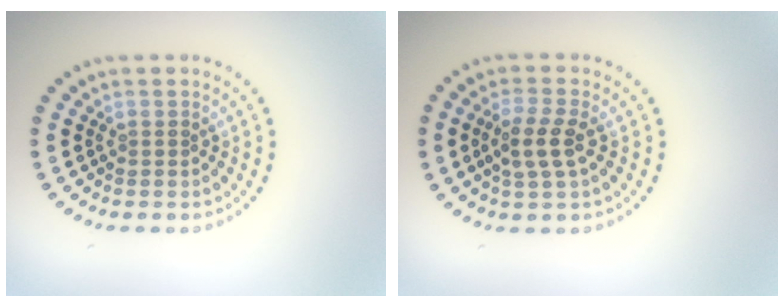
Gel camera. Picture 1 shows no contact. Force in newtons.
{"total": 2.8, "press": 2.6, "slide": 1.0}